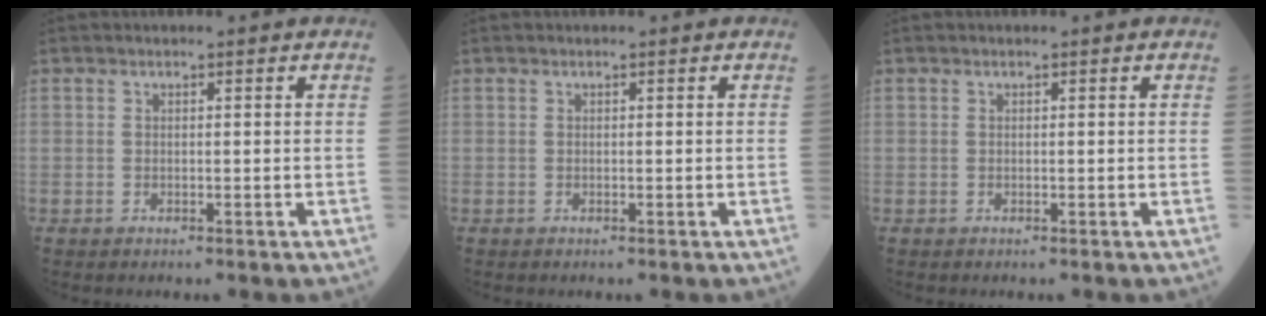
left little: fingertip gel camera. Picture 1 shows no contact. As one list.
[{"total": 0.0}, {"total": 0.0}]